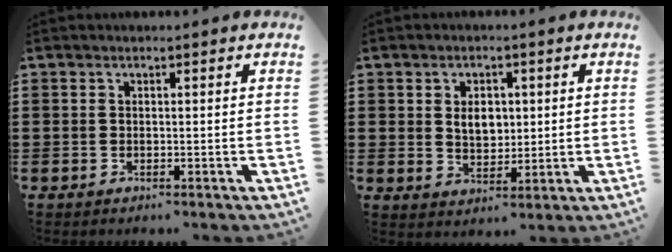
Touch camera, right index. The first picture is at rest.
{"total": 4.1, "force": [0.6, 2.9, 2.8], "torque": [-0.048, 0.005, 0.004]}